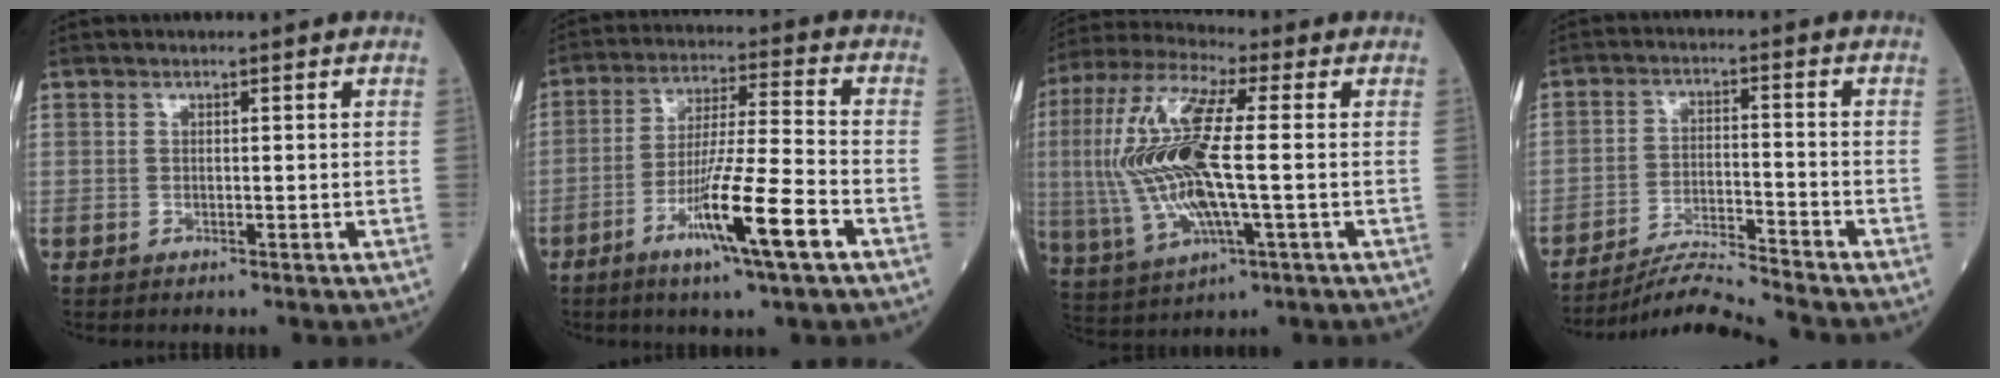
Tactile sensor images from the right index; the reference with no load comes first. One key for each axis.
{"total": 12.3, "fx": -5.8, "fy": -0.3, "fz": 10.9, "tx": -0.199, "ty": -0.015, "tz": -0.104}
{"total": 17.7, "fx": 0.0, "fy": 3.6, "fz": 17.3, "tx": -0.387, "ty": 0.006, "tz": 0.001}
{"total": 7.4, "fx": -7.1, "fy": -2.0, "fz": 0.9, "tx": -0.016, "ty": -0.008, "tz": -0.129}